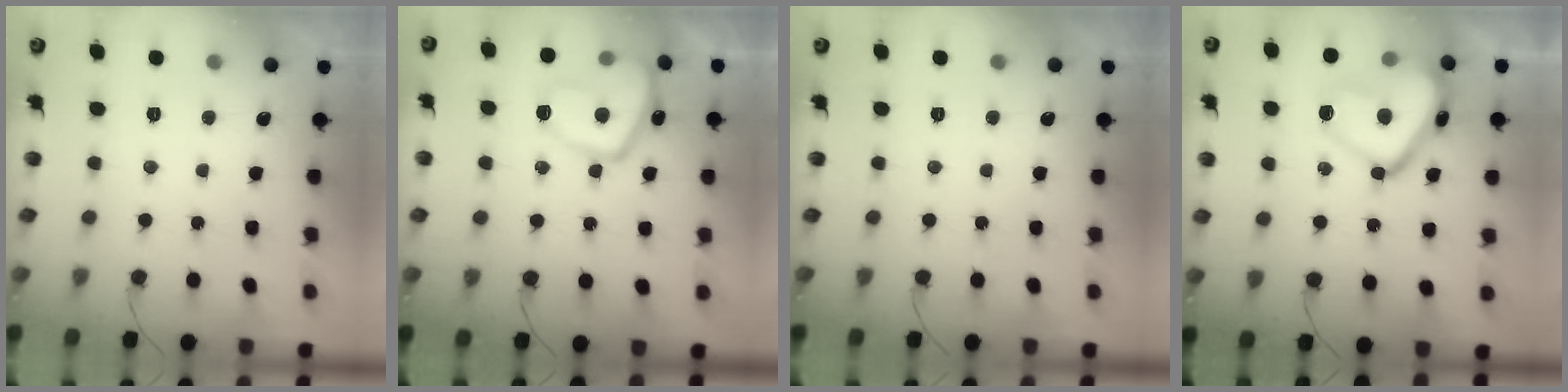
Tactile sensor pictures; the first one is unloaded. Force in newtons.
{"total": 13.8, "press": 13.7, "slide": 1.4}
{"total": 0.0}
{"total": 19.2, "press": 19.1, "slide": 1.4}